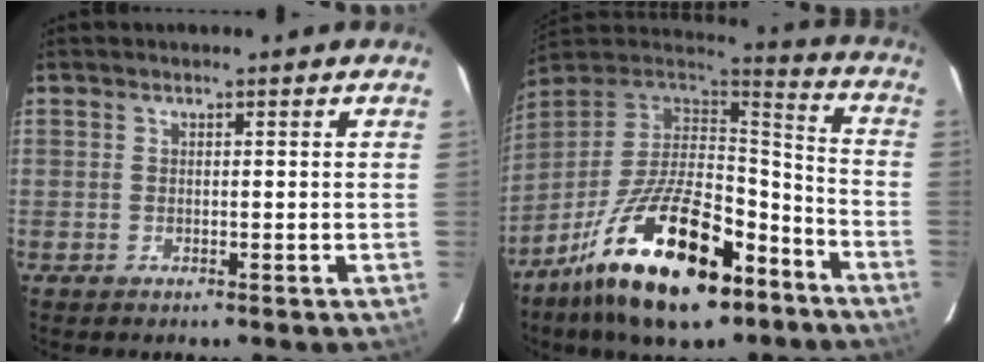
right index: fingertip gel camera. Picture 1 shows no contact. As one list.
[{"total": 24.7, "force": [-14.0, 10.6, 17.5], "torque": [-0.328, -0.016, -0.223]}]